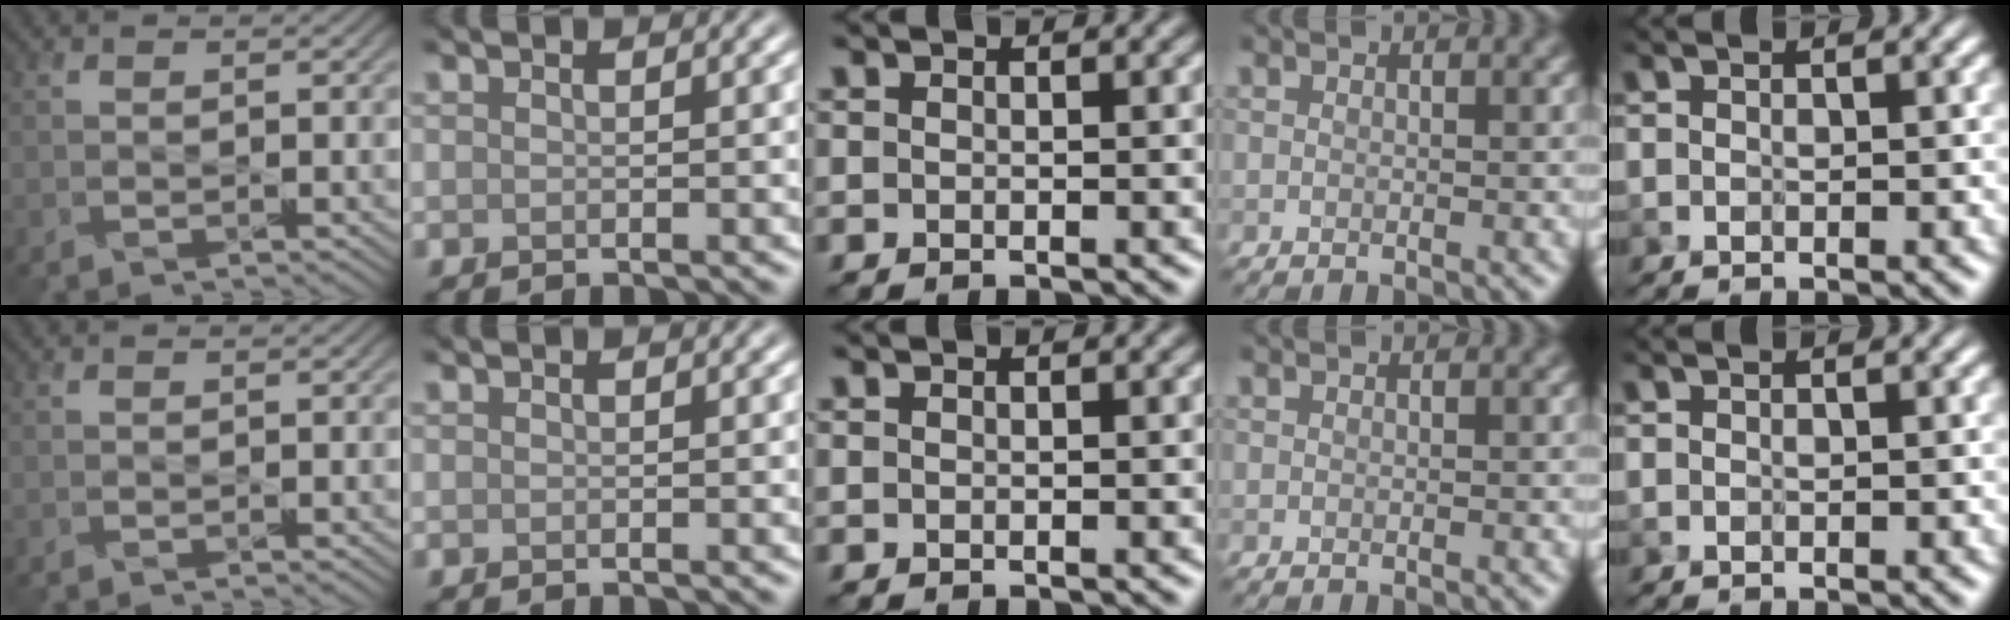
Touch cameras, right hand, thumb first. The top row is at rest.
{}